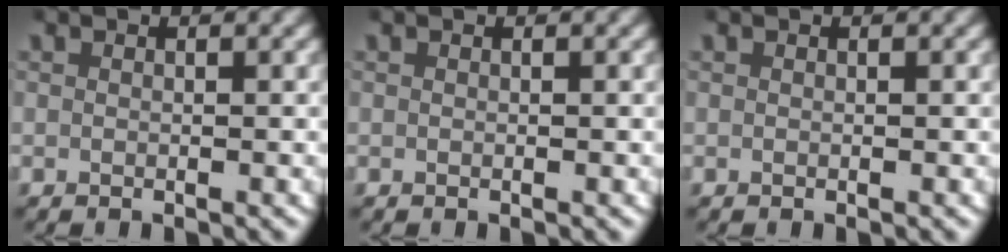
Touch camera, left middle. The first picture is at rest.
{"total": 0.0}
{"total": 0.0}